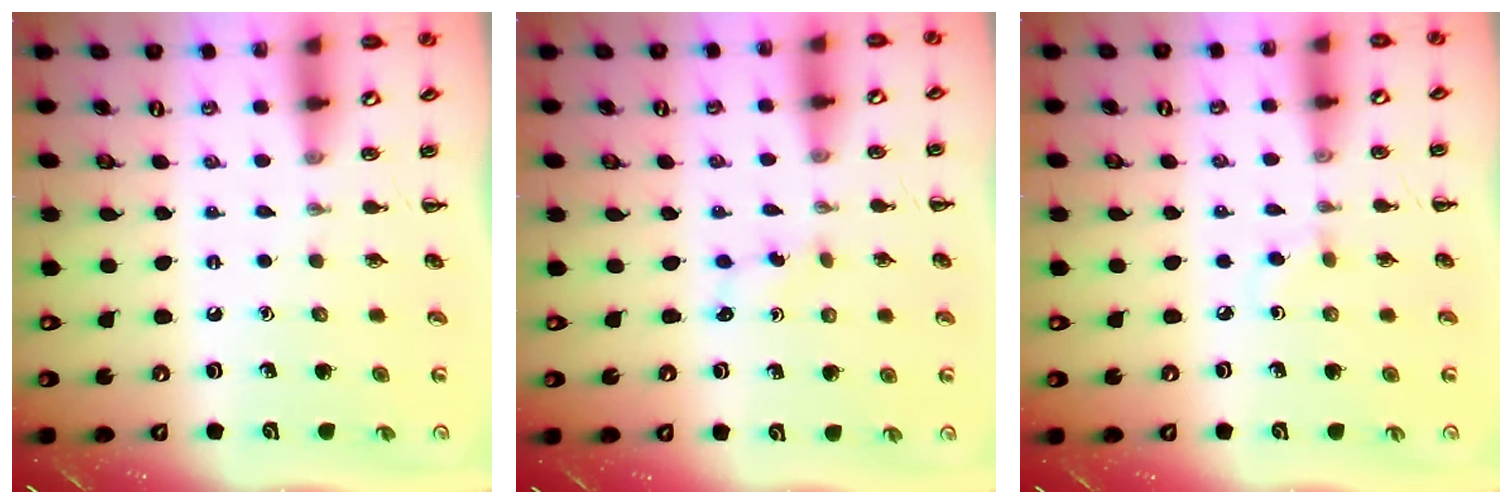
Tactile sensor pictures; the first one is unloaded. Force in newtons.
{"total": 1.7, "press": 1.5, "slide": 0.6}
{"total": 2.1, "press": 1.8, "slide": 1.0}